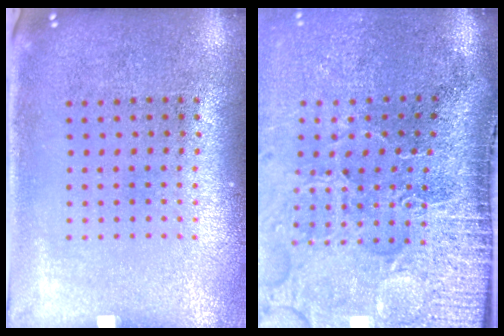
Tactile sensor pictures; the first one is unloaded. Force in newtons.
{"total": 5.1, "press": 4.1, "slide": 3.1}